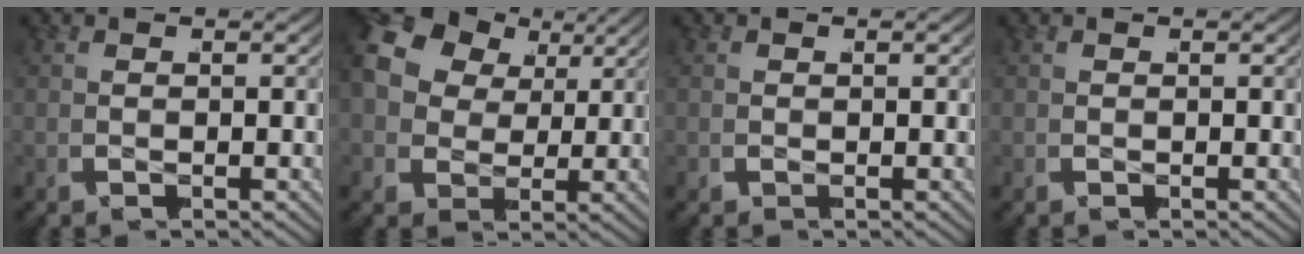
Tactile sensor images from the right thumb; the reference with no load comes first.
{"total": 11.8, "force": [3.0, 9.0, 7.0], "torque": [-0.164, 0.005, 0.039]}
{"total": 0.0}
{"total": 0.0}